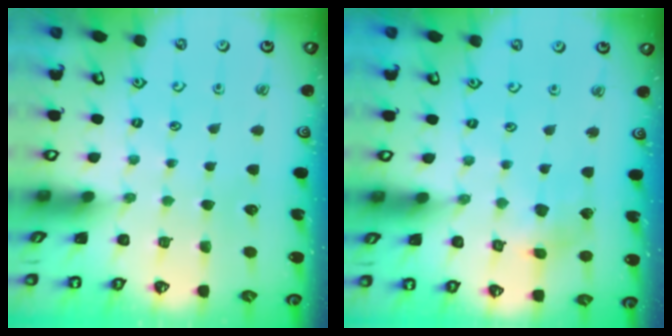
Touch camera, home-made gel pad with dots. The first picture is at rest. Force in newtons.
{"total": 5.0, "press": 4.9, "slide": 0.5}